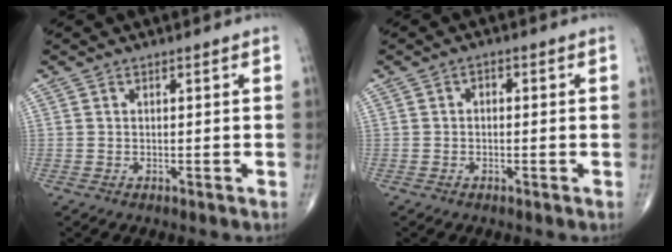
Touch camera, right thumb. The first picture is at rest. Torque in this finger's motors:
{"motor_torque": [-0.40, -0.23, 0.17, 0.22, 0.06]}